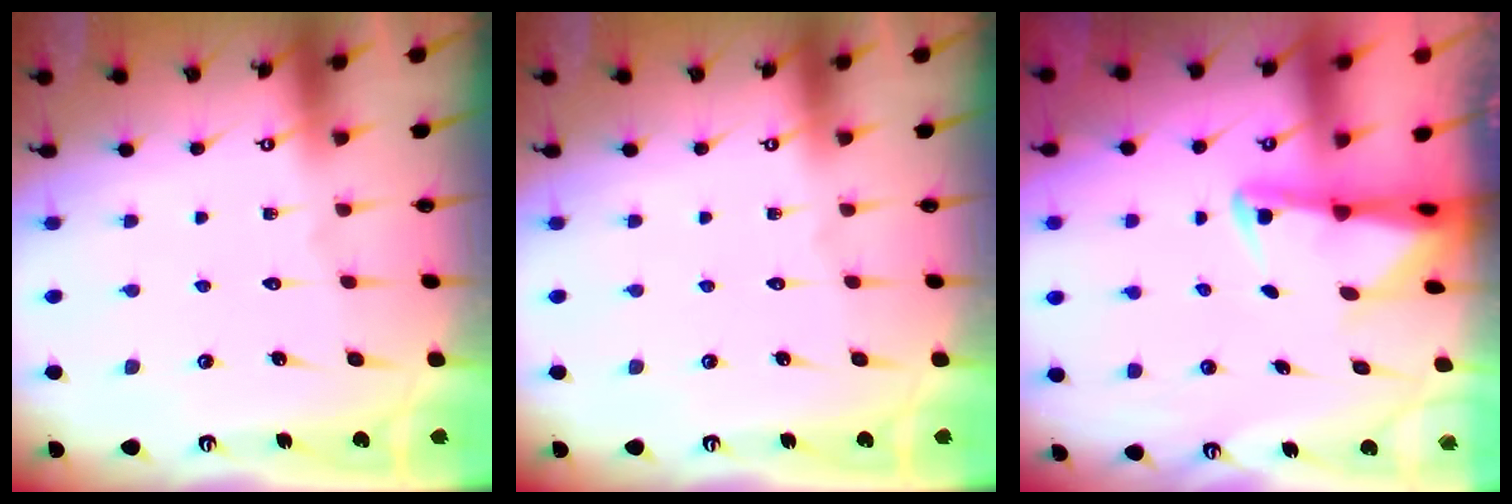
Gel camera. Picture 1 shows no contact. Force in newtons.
{"total": 0.0}
{"total": 2.7, "press": 2.6, "slide": 0.6}